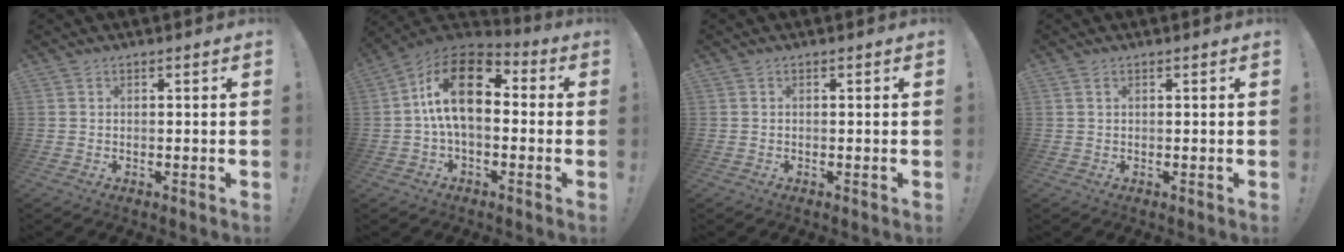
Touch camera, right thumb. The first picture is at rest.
{"total": 18.3, "force": [3.2, 9.9, 15.0], "torque": [-0.262, 0.003, 0.056]}
{"total": 0.0}
{"total": 0.8, "force": [0.5, 0.3, 0.6], "torque": [-0.015, 0.002, 0.009]}